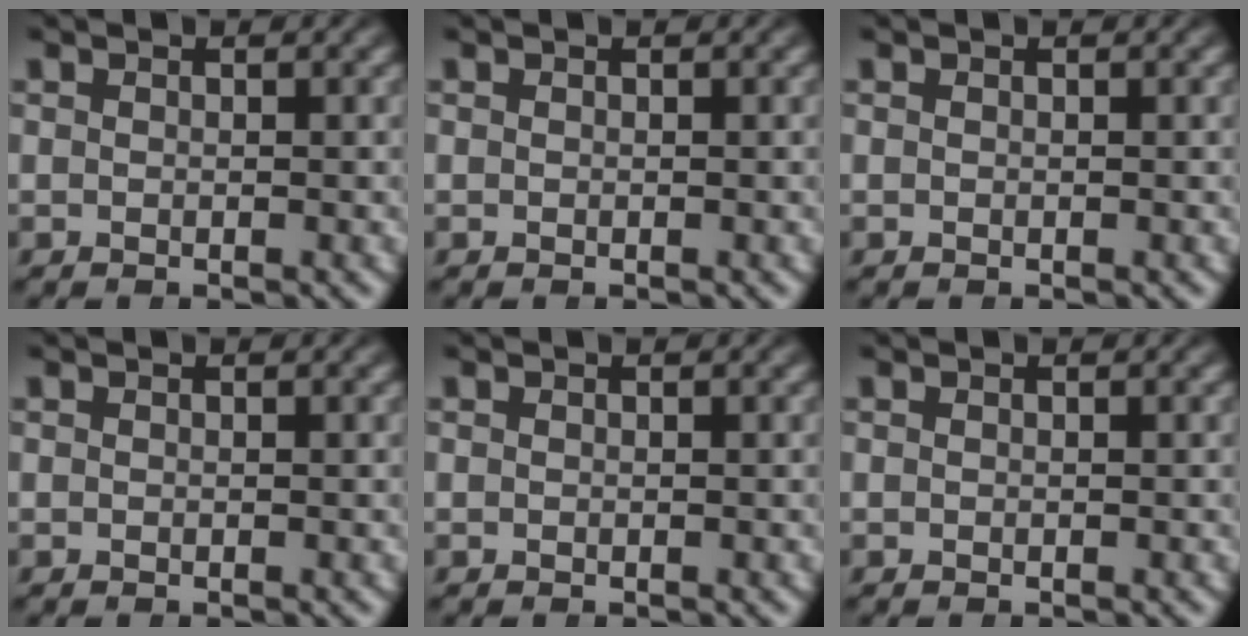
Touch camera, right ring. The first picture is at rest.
{"total": 0.0}
{"total": 0.0}
{"total": 0.0}
{"total": 0.0}
{"total": 0.0}